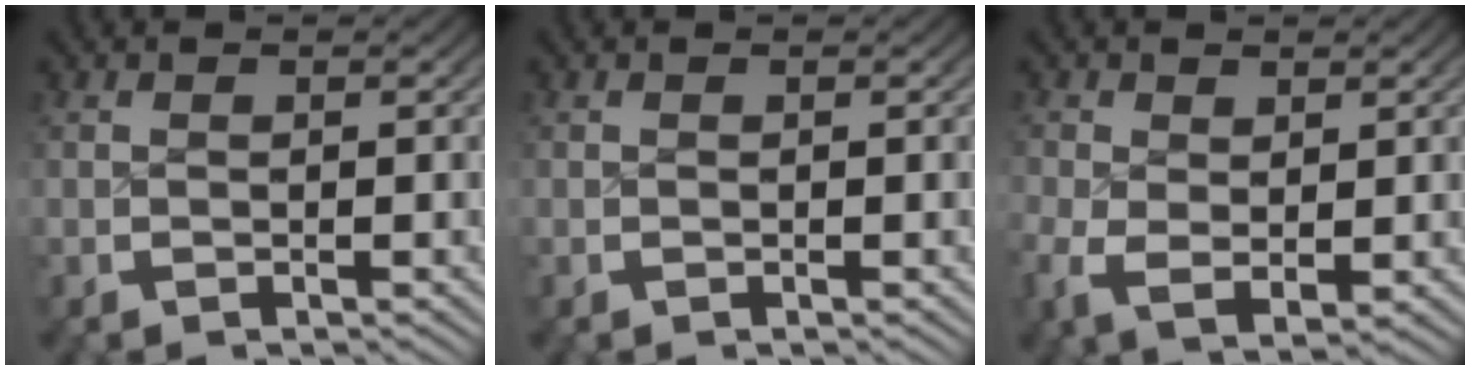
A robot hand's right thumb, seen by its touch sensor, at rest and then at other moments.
{"total": 0.0}
{"total": 2.9, "force": [0.0, 2.0, 2.1], "torque": [-0.047, -0.022, 0.012]}